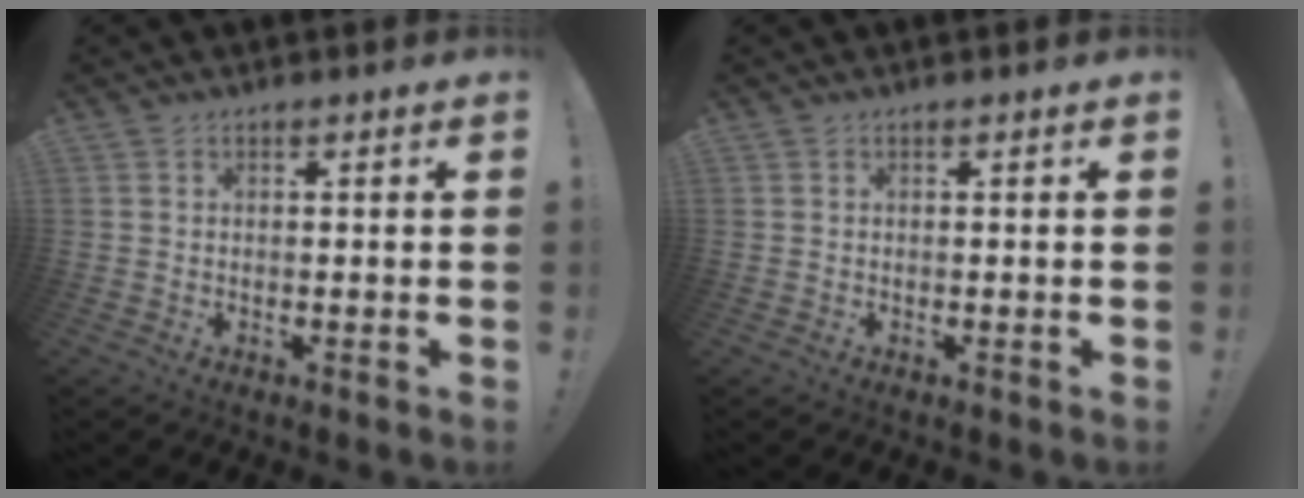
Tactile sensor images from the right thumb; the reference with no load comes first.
{"total": 0.0}